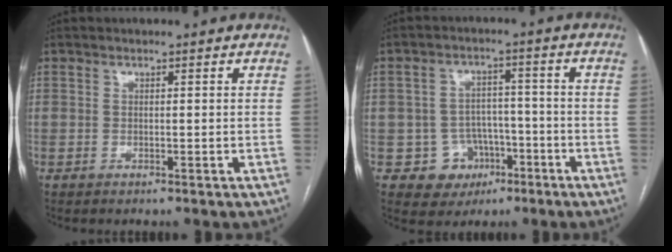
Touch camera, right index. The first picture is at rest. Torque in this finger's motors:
{"motor_torque": [-0.11, -0.16, -0.35, -0.16]}